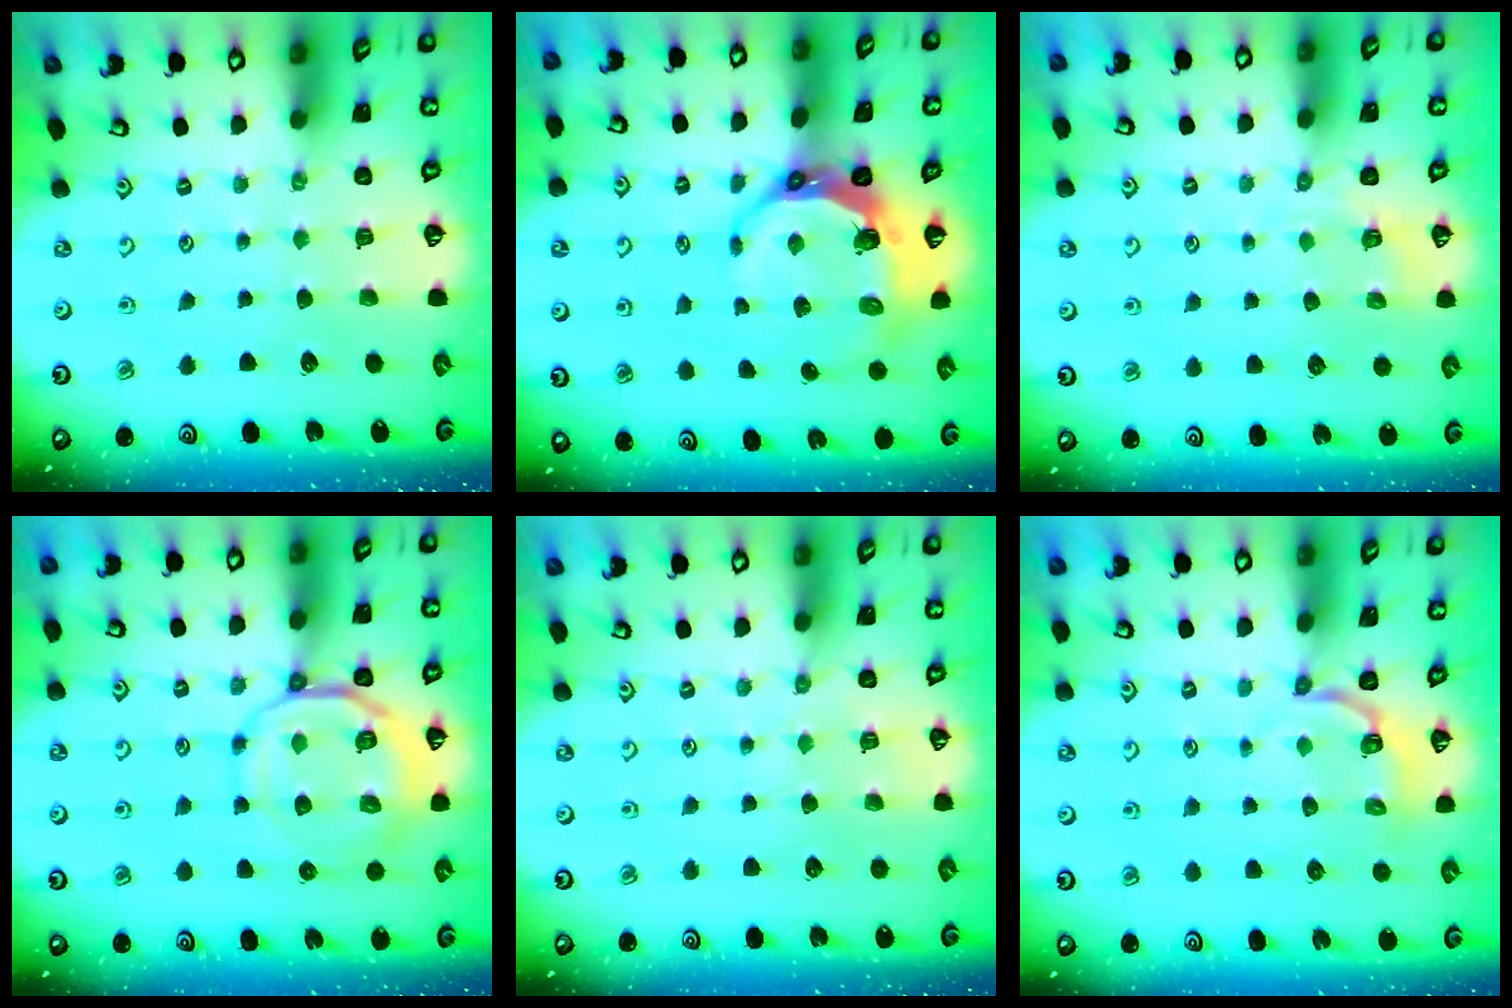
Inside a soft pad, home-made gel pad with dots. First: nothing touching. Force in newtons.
{"total": 9.7, "press": 8.4, "slide": 4.8}
{"total": 2.3, "press": 1.7, "slide": 1.6}
{"total": 10.2, "press": 10.0, "slide": 1.8}
{"total": 5.3, "press": 5.3, "slide": 0.7}
{"total": 4.4, "press": 3.8, "slide": 2.3}